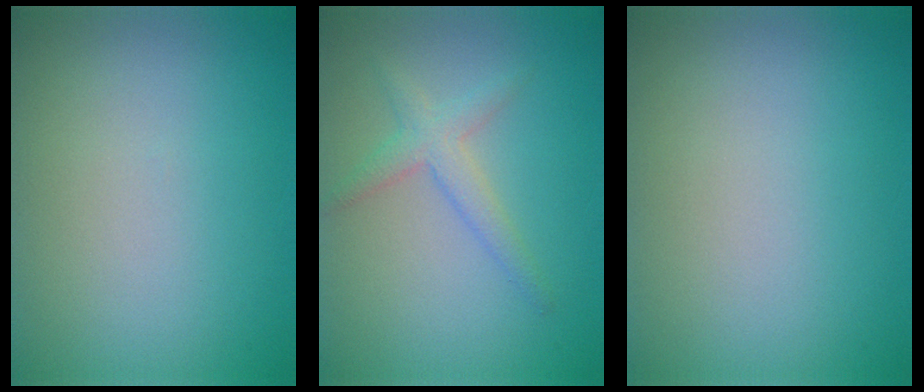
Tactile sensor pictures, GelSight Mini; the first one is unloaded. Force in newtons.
{"total": 2.2, "press": 2.2, "slide": 0.1}
{"total": 0.0}